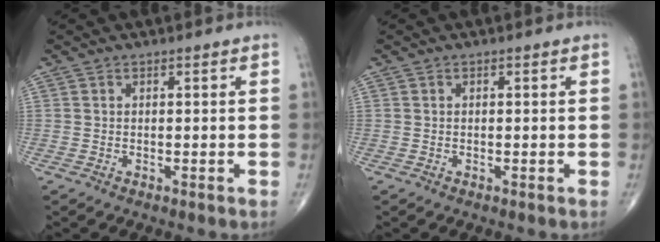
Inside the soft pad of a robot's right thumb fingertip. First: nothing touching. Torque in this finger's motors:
{"motor_torque": [0.05, -0.09, -0.18, -0.07, 0.01]}